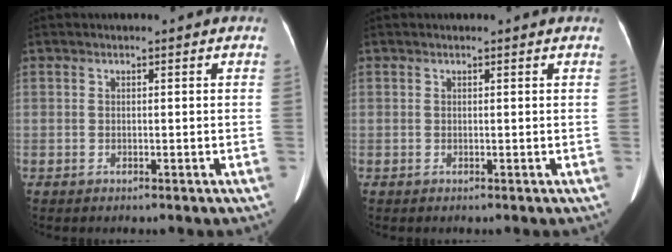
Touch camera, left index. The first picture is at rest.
{"total": 0.9, "force": [0.8, 0.1, 0.2], "torque": [-0.008, 0.007, 0.010]}